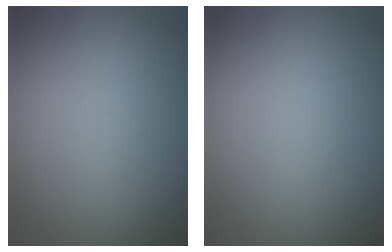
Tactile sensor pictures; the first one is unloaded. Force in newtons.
{"total": 0.0}